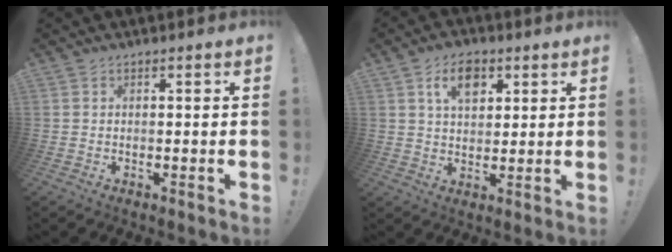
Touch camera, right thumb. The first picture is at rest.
{"total": 8.8, "force": [4.0, 5.9, 5.2], "torque": [-0.080, -0.001, 0.073]}